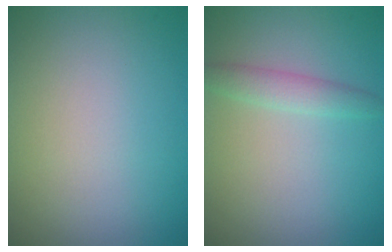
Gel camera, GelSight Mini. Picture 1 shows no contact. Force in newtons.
{"total": 1.9, "press": 1.9, "slide": 0.1}